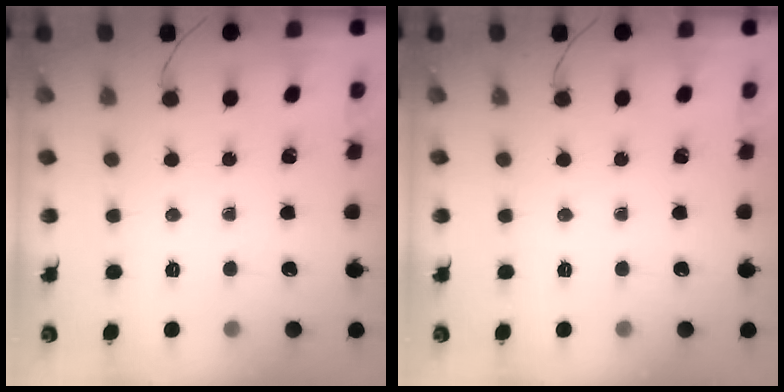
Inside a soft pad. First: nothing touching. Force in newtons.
{"total": 0.0}